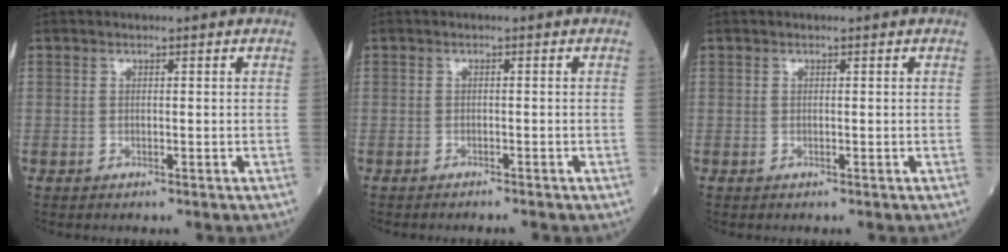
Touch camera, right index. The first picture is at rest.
{"total": 1.9, "force": [-1.8, -0.1, 0.6], "torque": [-0.010, -0.002, -0.022]}
{"total": 0.0}